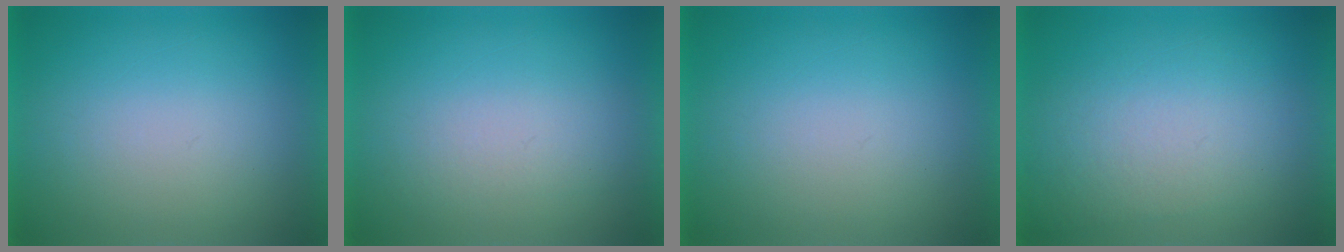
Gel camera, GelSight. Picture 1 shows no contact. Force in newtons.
{"total": 1.3}
{"total": 0.0}
{"total": 3.9}